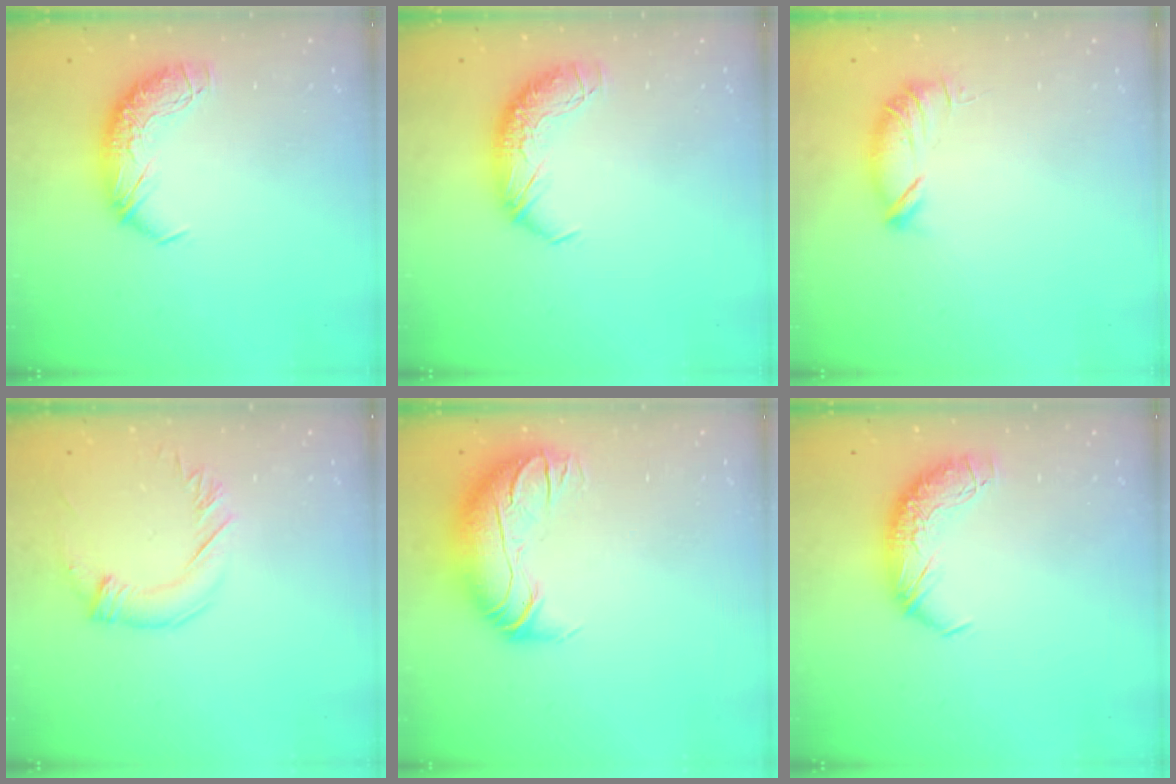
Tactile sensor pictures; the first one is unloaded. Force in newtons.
{"total": 0.0}
{"total": 6.4, "press": 6.4, "slide": 0.6}
{"total": 2.1, "press": 1.8, "slide": 1.0}
{"total": 2.6, "press": 0.4, "slide": 2.6}
{"total": 0.0}